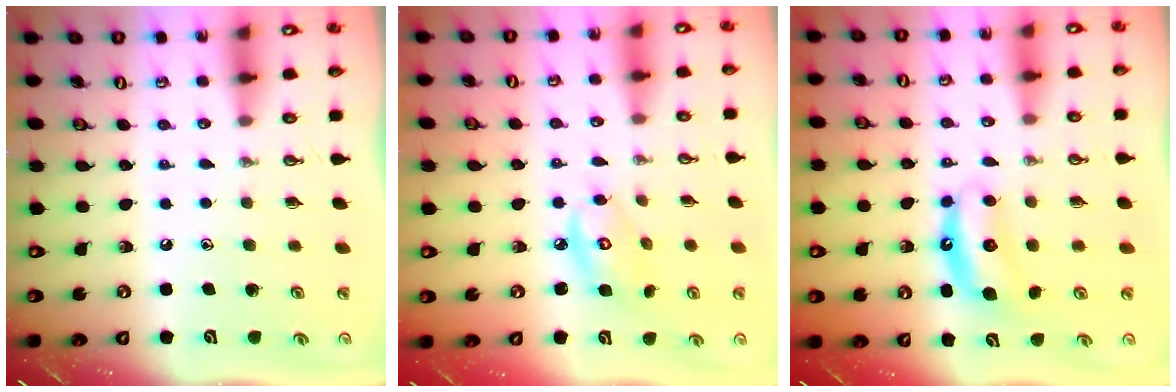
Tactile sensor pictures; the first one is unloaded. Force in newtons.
{"total": 7.2, "press": 7.2, "slide": 0.4}
{"total": 7.2, "press": 7.2, "slide": 0.5}